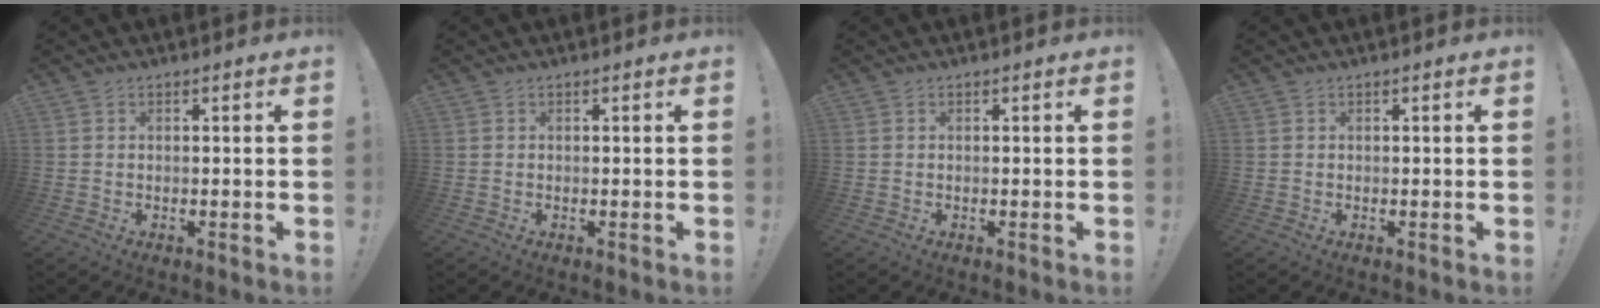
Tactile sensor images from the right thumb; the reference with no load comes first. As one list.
[{"total": 0.0}, {"total": 0.0}, {"total": 0.0}]